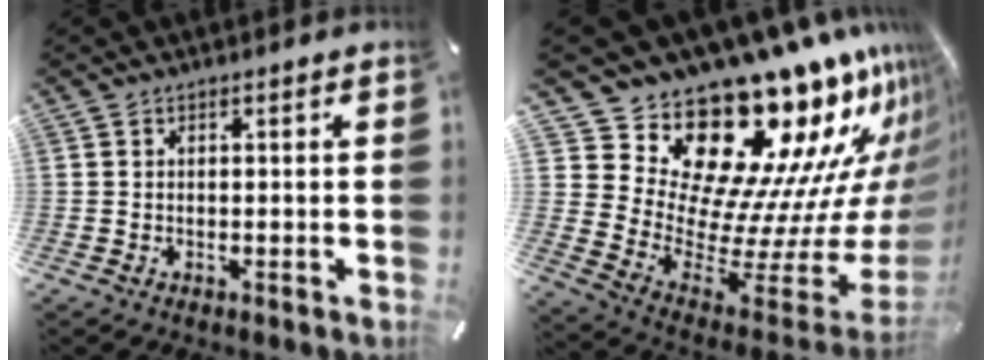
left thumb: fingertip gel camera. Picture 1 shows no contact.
{"total": 26.4, "force": [17.6, 13.7, 14.0], "torque": [-0.192, -0.205, 0.347]}